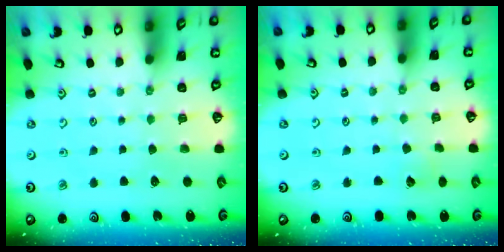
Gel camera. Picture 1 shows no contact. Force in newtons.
{"total": 2.8, "press": 2.7, "slide": 0.3}